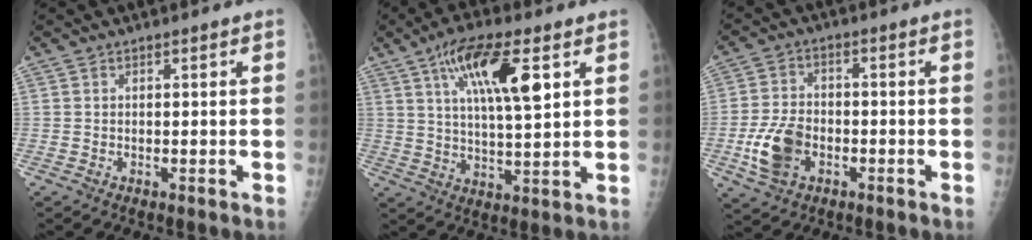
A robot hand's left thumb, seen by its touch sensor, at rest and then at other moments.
{"total": 13.8, "force": [5.6, 3.9, 12.0], "torque": [-0.200, -0.012, 0.097]}
{"total": 8.6, "force": [-2.9, 5.8, 5.6], "torque": [-0.108, 0.012, -0.053]}